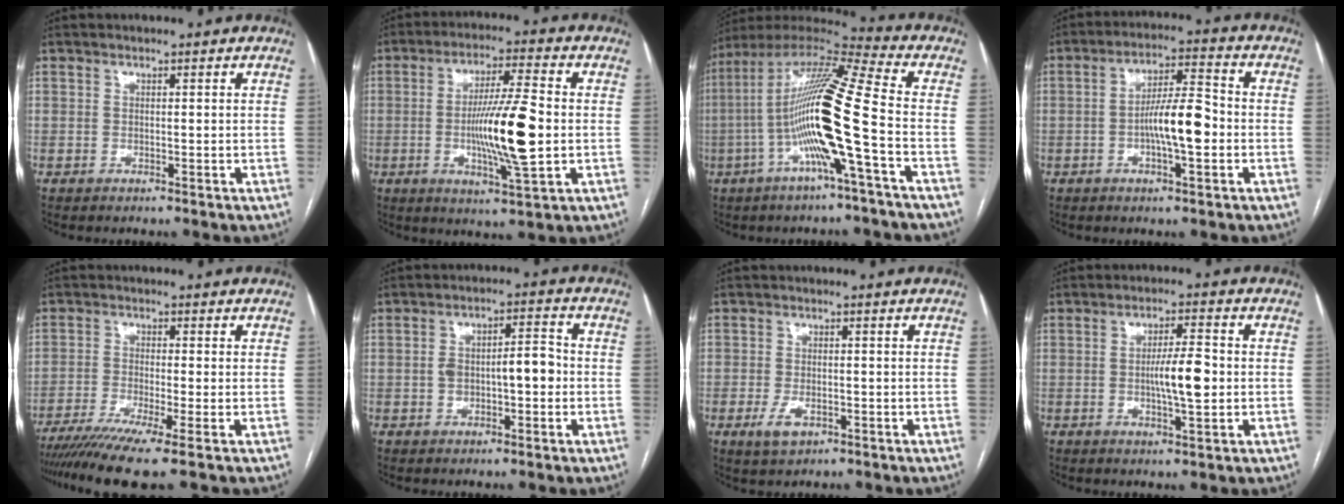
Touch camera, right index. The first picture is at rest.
{"total": 13.0, "force": [-1.4, 0.8, 12.9], "torque": [-0.227, -0.008, -0.026]}
{"total": 17.4, "force": [-3.7, -0.2, 17.0], "torque": [-0.327, 0.010, -0.082]}
{"total": 8.7, "force": [-1.7, 1.6, 8.3], "torque": [-0.151, 0.013, -0.033]}
{"total": 9.5, "force": [-6.7, -0.3, 6.7], "torque": [-0.110, -0.019, -0.111]}
{"total": 6.8, "force": [-0.6, 2.6, 6.2], "torque": [-0.112, 0.024, -0.010]}
{"total": 3.9, "force": [-1.7, 2.5, 2.5], "torque": [-0.046, -0.001, -0.022]}
{"total": 6.6, "force": [-0.6, 1.0, 6.5], "torque": [-0.112, 0.002, -0.010]}